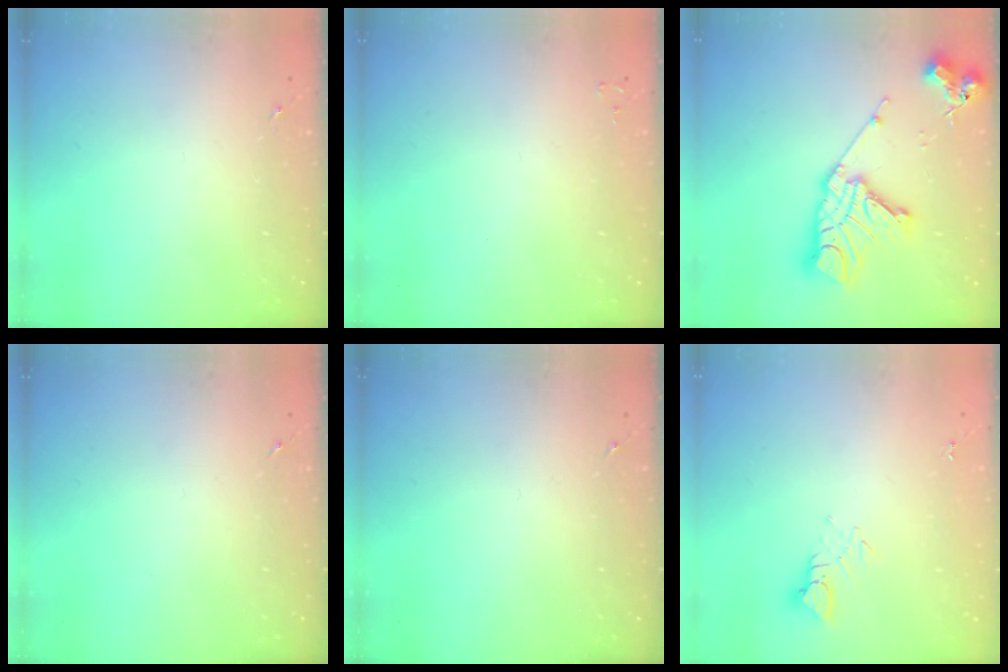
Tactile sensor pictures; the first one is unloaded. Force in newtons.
{"total": 2.0, "press": 2.0, "slide": 0.3}
{"total": 19.3, "press": 19.2, "slide": 1.8}
{"total": 0.0}
{"total": 0.0}
{"total": 3.1, "press": 3.1, "slide": 0.3}